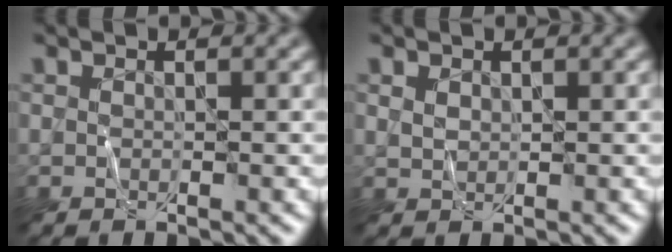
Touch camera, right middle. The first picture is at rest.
{"total": 1.1, "force": [0.5, 0.8, 0.5], "torque": [-0.014, 0.000, 0.013]}